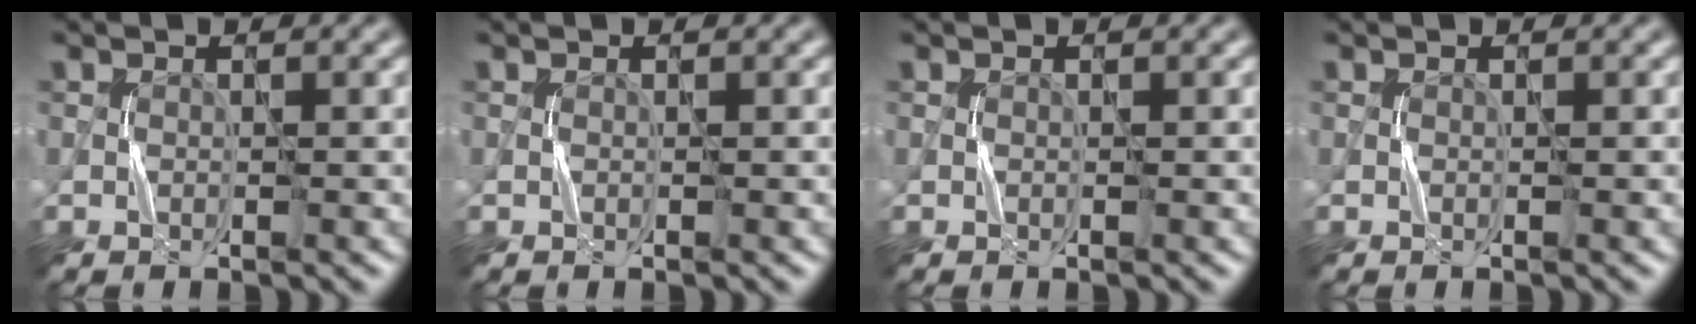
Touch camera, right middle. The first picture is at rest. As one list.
[{"total": 0.0}, {"total": 0.0}, {"total": 0.0}]